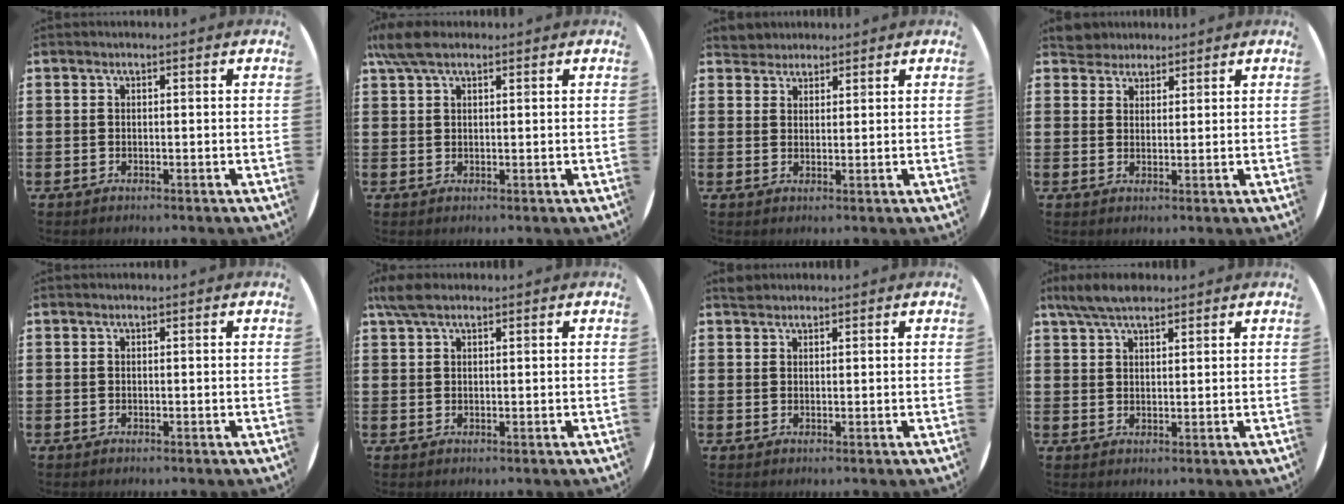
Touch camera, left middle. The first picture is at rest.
{"total": 3.8, "force": [2.6, 1.4, 2.3], "torque": [-0.051, 0.009, 0.049]}
{"total": 2.4, "force": [2.2, 0.9, -0.3], "torque": [0.002, 0.004, 0.045]}
{"total": 3.2, "force": [2.9, 1.2, -0.3], "torque": [-0.003, 0.001, 0.058]}
{"total": 0.0}
{"total": 3.0, "force": [2.0, 1.2, 1.9], "torque": [-0.043, 0.007, 0.037]}
{"total": 1.1, "force": [1.0, 0.4, 0.0], "torque": [0.007, 0.000, 0.018]}
{"total": 5.0, "force": [4.0, 1.5, 2.6], "torque": [-0.059, 0.000, 0.075]}